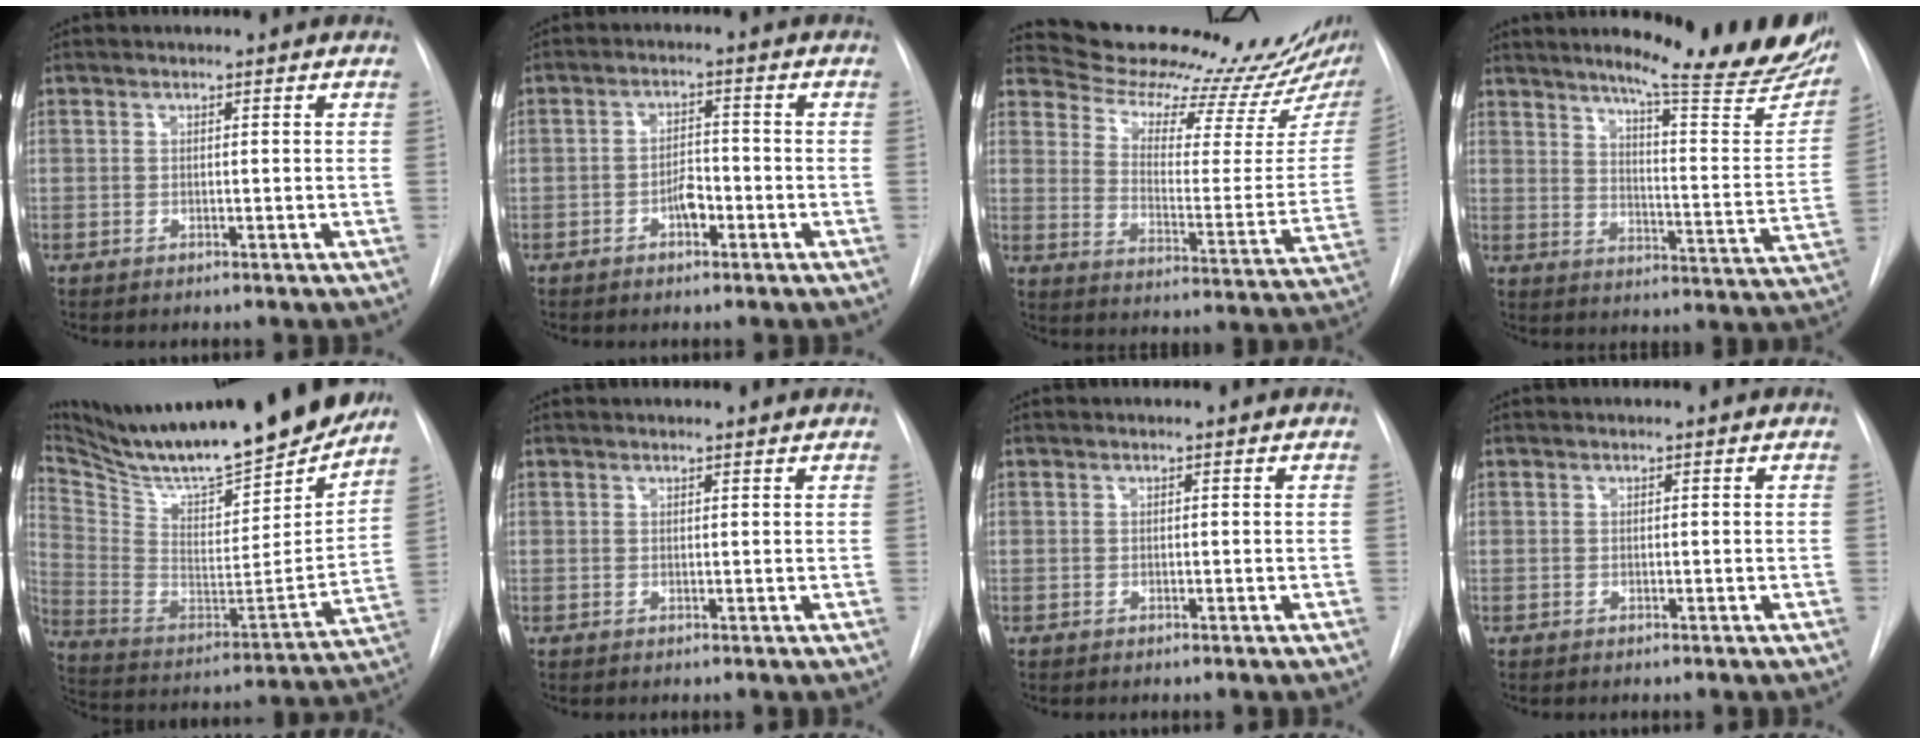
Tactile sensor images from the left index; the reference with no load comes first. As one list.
[{"total": 3.1, "force": [-1.6, 1.5, 2.3], "torque": [-0.036, 0.006, -0.027]}, {"total": 22.3, "force": [21.2, 1.2, 6.8], "torque": [-0.099, -0.099, 0.284]}, {"total": 24.3, "force": [19.8, 2.1, 13.8], "torque": [-0.188, -0.073, 0.245]}, {"total": 28.5, "force": [25.0, 3.3, 13.3], "torque": [-0.242, -0.064, 0.379]}, {"total": 2.3, "force": [2.2, 0.3, 0.4], "torque": [-0.011, 0.016, 0.026]}, {"total": 0.0}, {"total": 0.0}]